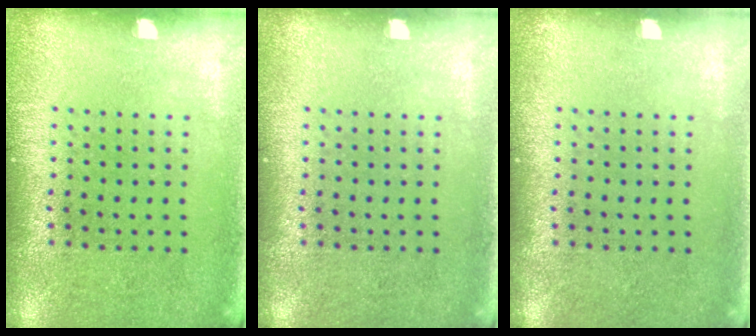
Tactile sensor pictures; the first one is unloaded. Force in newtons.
{"total": 0.0}
{"total": 0.0}